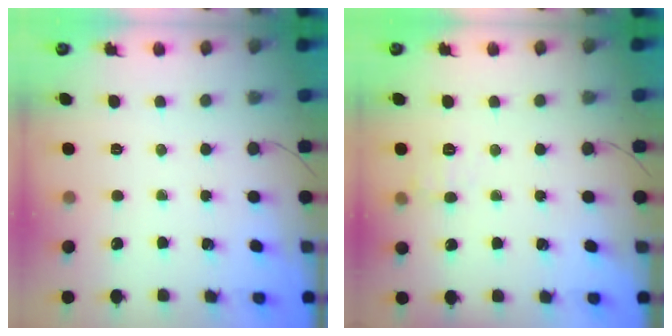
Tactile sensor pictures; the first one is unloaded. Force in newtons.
{"total": 7.5, "press": 7.3, "slide": 1.4}